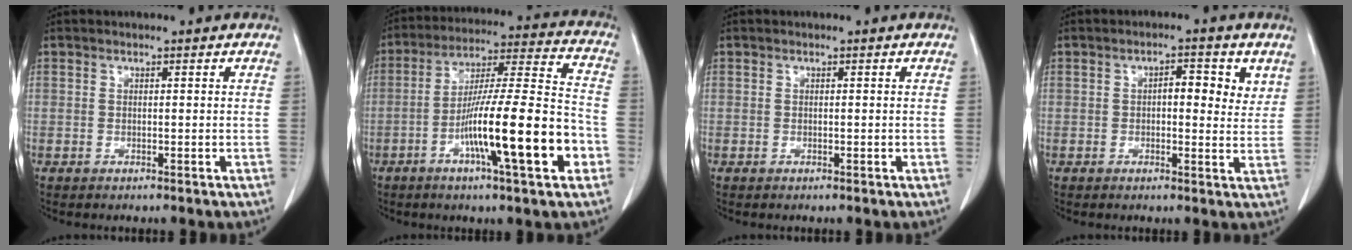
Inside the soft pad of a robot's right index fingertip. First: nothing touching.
{"total": 18.5, "force": [-6.3, 1.1, 17.3], "torque": [-0.284, 0.000, -0.104]}
{"total": 0.0}
{"total": 5.2, "force": [1.7, 2.3, 4.4], "torque": [-0.056, 0.006, 0.019]}